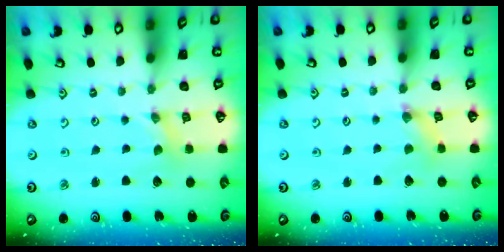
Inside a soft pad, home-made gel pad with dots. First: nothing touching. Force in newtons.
{"total": 1.4, "press": 1.4, "slide": 0.3}